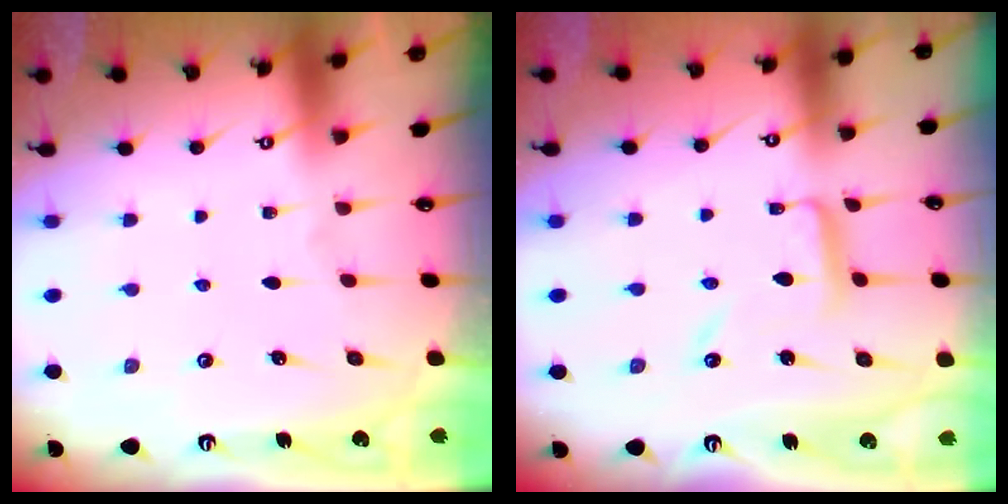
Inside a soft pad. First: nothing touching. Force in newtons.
{"total": 9.2, "press": 9.2, "slide": 0.6}